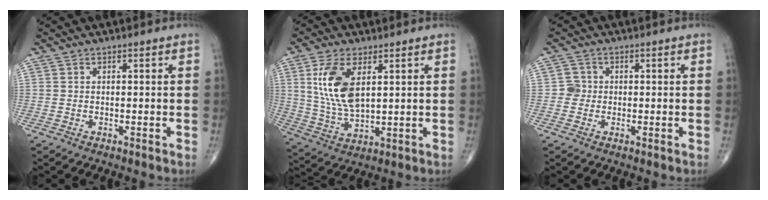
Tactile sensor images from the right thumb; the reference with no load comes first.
{"total": 12.0, "force": [3.6, 5.9, 9.9], "torque": [-0.199, -0.016, 0.079]}
{"total": 2.2, "force": [-0.3, 2.1, 0.3], "torque": [0.012, 0.008, -0.011]}